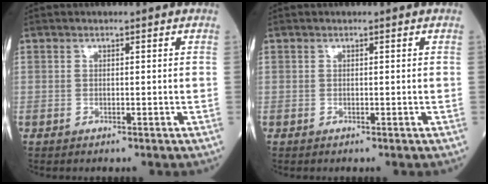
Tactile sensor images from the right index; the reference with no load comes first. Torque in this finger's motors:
{"motor_torque": [0.00, 0.00, 0.00, -0.01]}